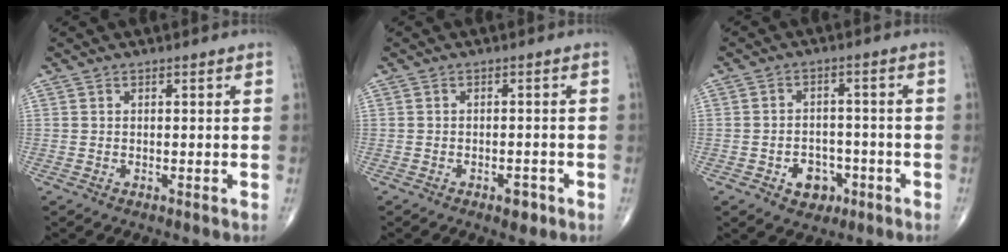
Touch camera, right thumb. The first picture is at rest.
{"total": 2.6, "force": [-1.5, 1.3, 1.8], "torque": [-0.017, 0.004, -0.018]}
{"total": 6.1, "force": [-2.7, 4.6, 2.9], "torque": [-0.018, 0.024, -0.035]}